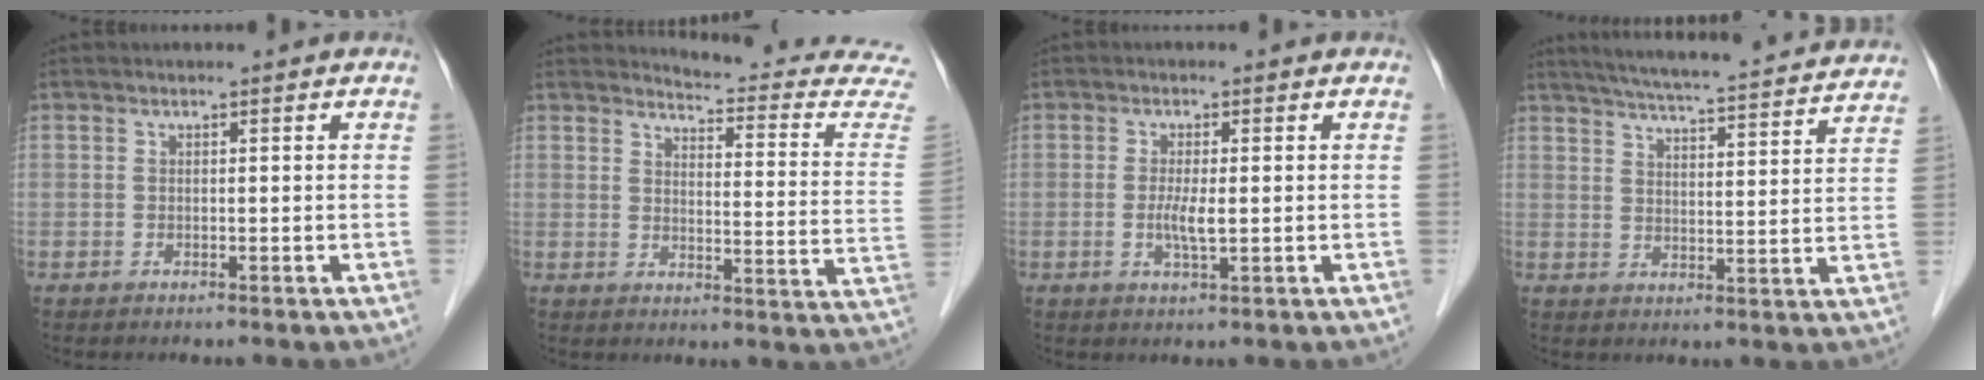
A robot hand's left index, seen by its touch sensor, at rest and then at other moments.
{"total": 16.0, "force": [15.8, 0.1, 2.6], "torque": [-0.024, -0.122, 0.161]}
{"total": 3.0, "force": [-0.3, 0.5, 3.0], "torque": [-0.064, -0.005, -0.005]}
{"total": 23.8, "force": [21.9, 1.7, 9.1], "torque": [-0.145, -0.013, 0.277]}